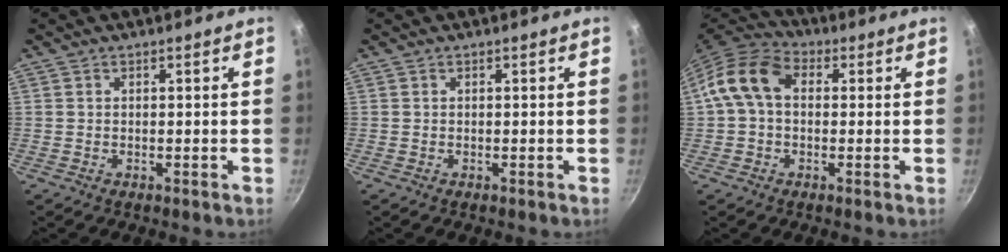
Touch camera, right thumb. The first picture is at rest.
{"total": 0.0}
{"total": 11.0, "force": [1.4, 7.7, 7.8], "torque": [-0.145, 0.034, 0.014]}